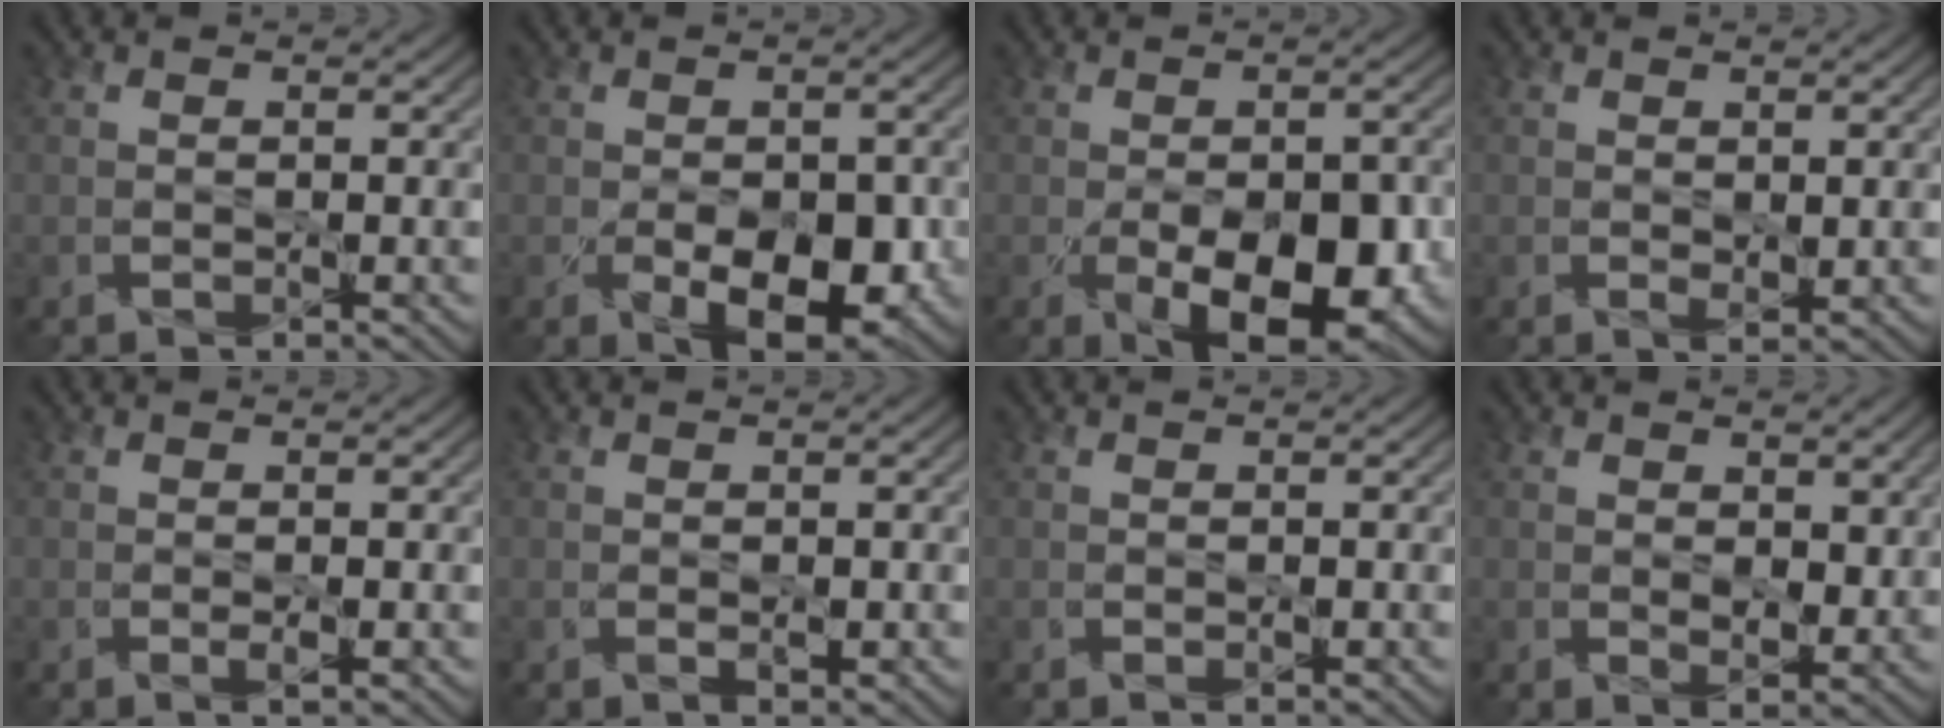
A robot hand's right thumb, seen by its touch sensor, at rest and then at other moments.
{"total": 7.1, "force": [-2.1, 4.0, 5.5], "torque": [-0.093, -0.024, -0.021]}
{"total": 10.1, "force": [-3.4, 5.2, 8.0], "torque": [-0.139, -0.029, -0.037]}
{"total": 1.1, "force": [0.5, 0.6, 0.8], "torque": [-0.017, -0.004, 0.013]}
{"total": 0.6, "force": [-0.1, 0.1, 0.6], "torque": [-0.015, -0.003, -0.002]}
{"total": 0.5, "force": [0.1, 0.4, 0.4], "torque": [-0.009, -0.003, 0.004]}
{"total": 0.0}
{"total": 3.5, "force": [1.5, 2.2, 2.3], "torque": [-0.045, -0.010, 0.029]}